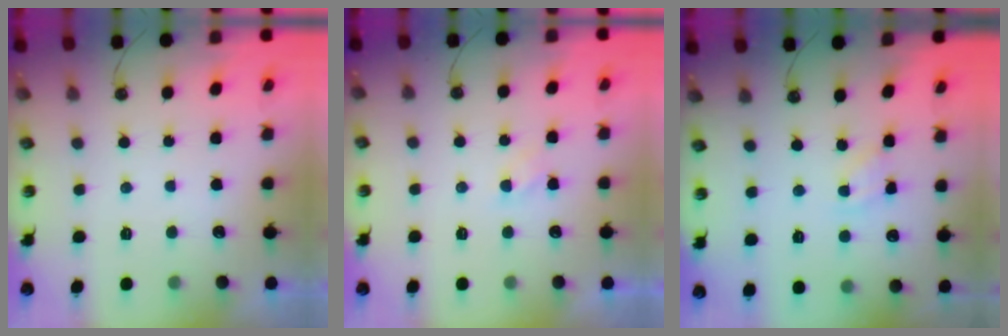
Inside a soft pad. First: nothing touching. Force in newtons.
{"total": 2.4, "press": 2.4, "slide": 0.3}
{"total": 2.6, "press": 2.6, "slide": 0.4}